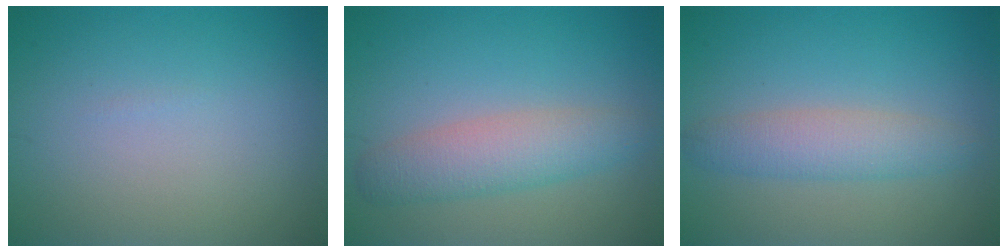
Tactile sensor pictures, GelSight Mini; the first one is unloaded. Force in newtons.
{"total": 4.0, "press": 4.0, "slide": 0.1}
{"total": 3.2, "press": 3.2, "slide": 0.2}